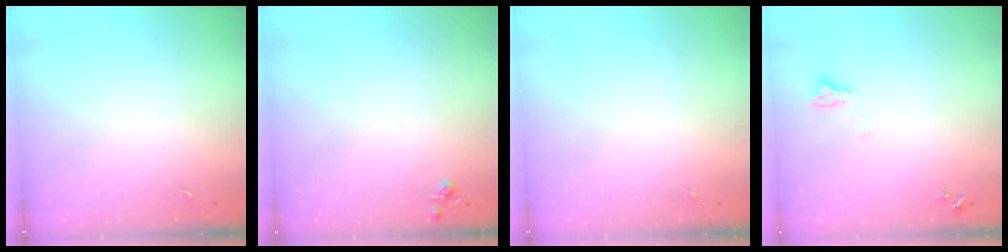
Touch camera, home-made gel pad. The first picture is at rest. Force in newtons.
{"total": 3.8, "press": 3.8, "slide": 0.5}
{"total": 0.0}
{"total": 4.1, "press": 4.1, "slide": 0.3}